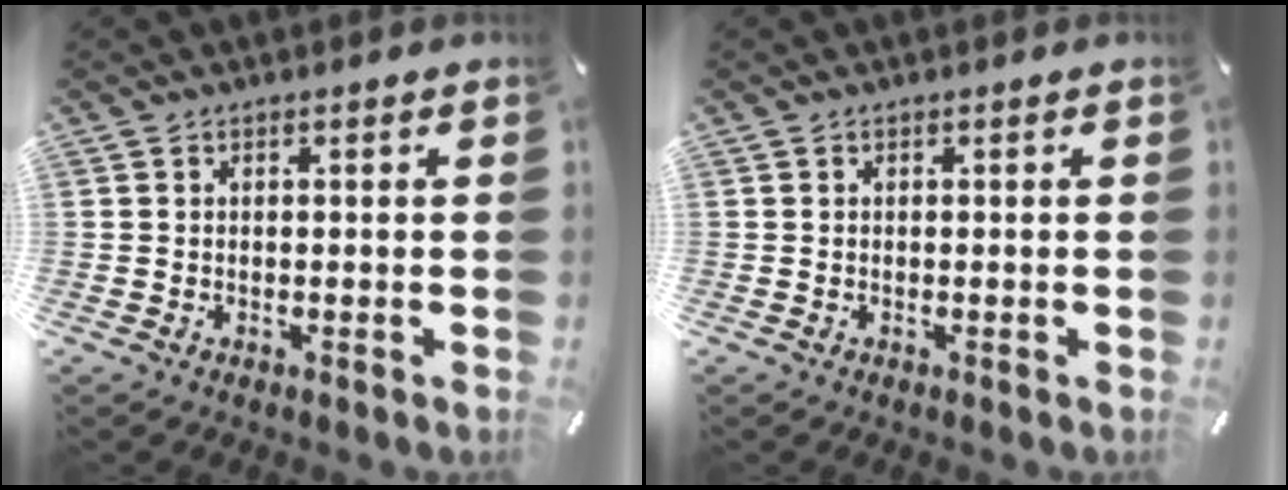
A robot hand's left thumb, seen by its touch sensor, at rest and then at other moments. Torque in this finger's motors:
{"motor_torque": [0.00, 0.00, 0.00, 0.00, 0.00]}